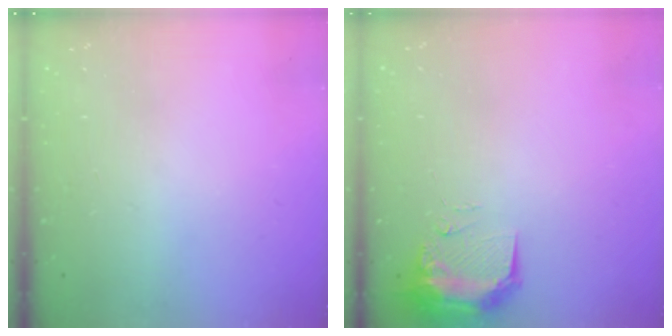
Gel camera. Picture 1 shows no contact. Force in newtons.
{"total": 11.0, "press": 9.6, "slide": 5.4}